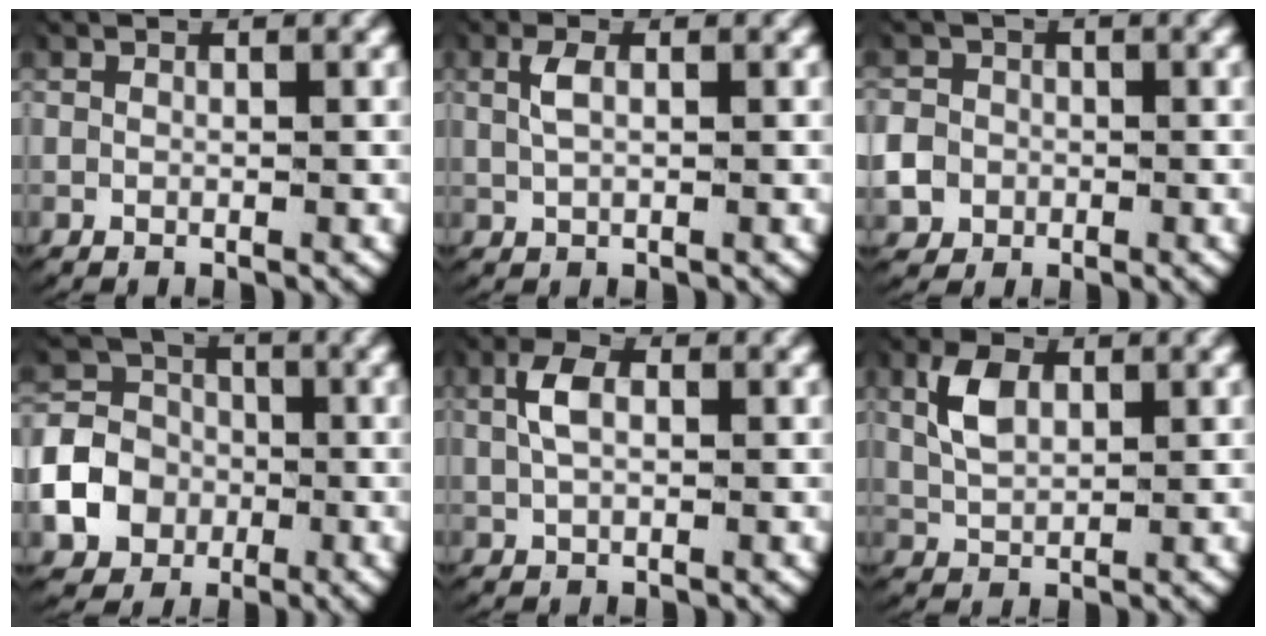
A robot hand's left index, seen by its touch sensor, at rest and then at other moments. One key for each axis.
{"total": 1.6, "fx": 0.5, "fy": 0.5, "fz": 1.4, "tx": -0.040, "ty": -0.001, "tz": 0.013}
{"total": 4.6, "fx": -0.9, "fy": 4.3, "fz": 1.3, "tx": -0.045, "ty": -0.013, "tz": -0.017}
{"total": 10.5, "fx": -2.0, "fy": 9.6, "fz": 3.8, "tx": -0.095, "ty": -0.032, "tz": -0.040}
{"total": 2.8, "fx": 0.7, "fy": 1.5, "fz": 2.2, "tx": -0.059, "ty": 0.001, "tz": 0.014}
{"total": 3.5, "fx": 1.2, "fy": 2.0, "fz": 2.6, "tx": -0.063, "ty": -0.005, "tz": 0.030}